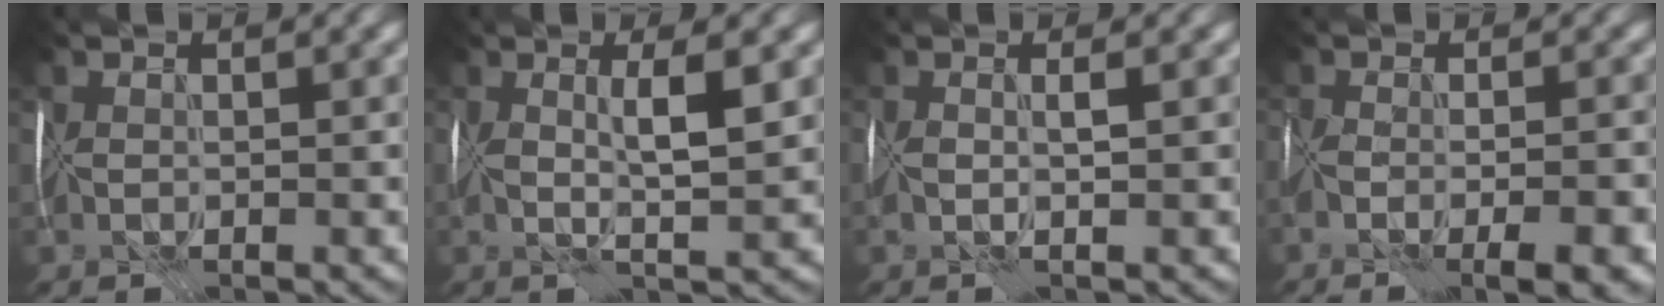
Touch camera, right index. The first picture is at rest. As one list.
[{"total": 3.7, "force": [0.8, 0.6, 3.6], "torque": [-0.063, 0.002, 0.011]}, {"total": 1.6, "force": [0.2, 0.1, 1.5], "torque": [-0.030, 0.005, 0.000]}, {"total": 6.5, "force": [-3.4, 2.1, 5.2], "torque": [-0.072, -0.007, -0.046]}]